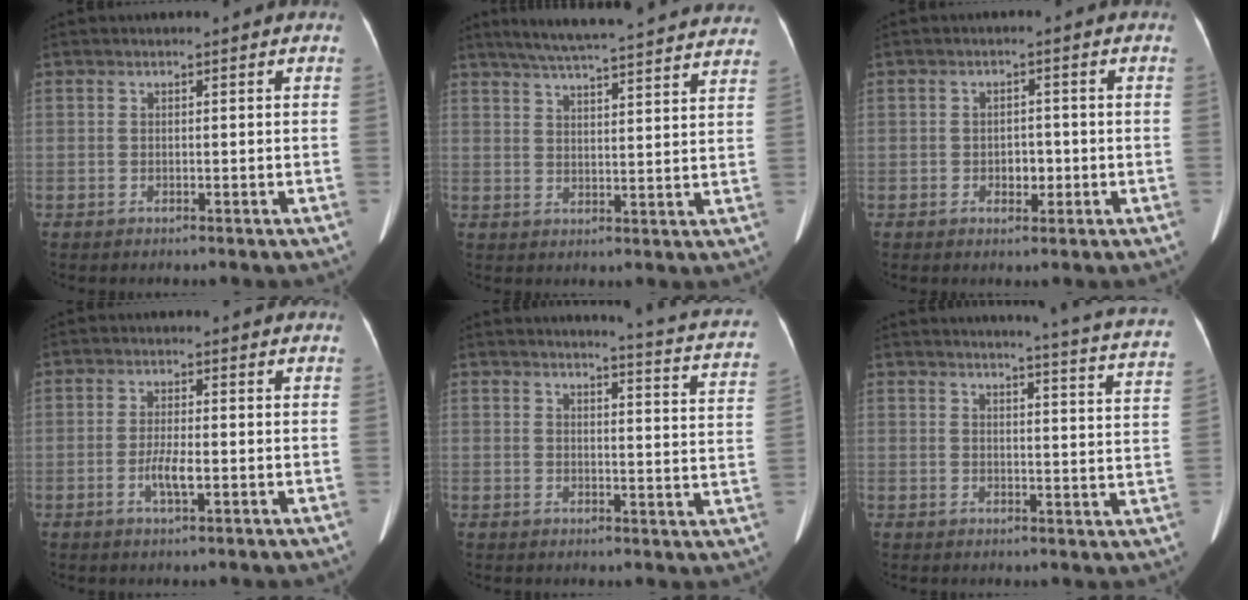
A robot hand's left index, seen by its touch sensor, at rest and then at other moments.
{"total": 26.2, "force": [24.0, 1.6, 10.4], "torque": [-0.164, -0.012, 0.298]}
{"total": 2.4, "force": [-0.7, 1.5, 1.7], "torque": [-0.024, 0.004, -0.005]}
{"total": 3.4, "force": [-1.0, 0.6, 3.2], "torque": [-0.065, -0.002, -0.017]}
{"total": 12.7, "force": [11.9, -0.3, 4.2], "torque": [-0.043, -0.074, 0.108]}
{"total": 18.0, "force": [16.9, -0.9, 6.3], "torque": [-0.081, -0.088, 0.175]}